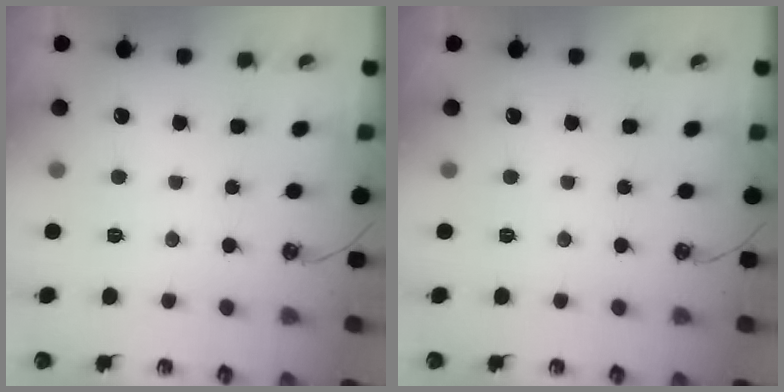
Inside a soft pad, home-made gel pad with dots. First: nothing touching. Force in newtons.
{"total": 0.0}